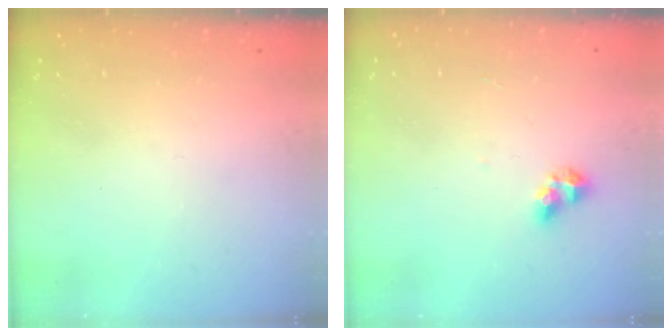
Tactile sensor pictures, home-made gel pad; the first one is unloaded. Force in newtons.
{"total": 5.0, "press": 4.9, "slide": 0.9}